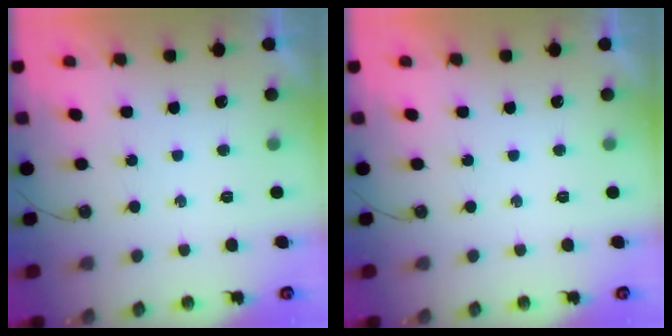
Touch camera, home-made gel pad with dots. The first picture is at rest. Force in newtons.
{"total": 0.0}